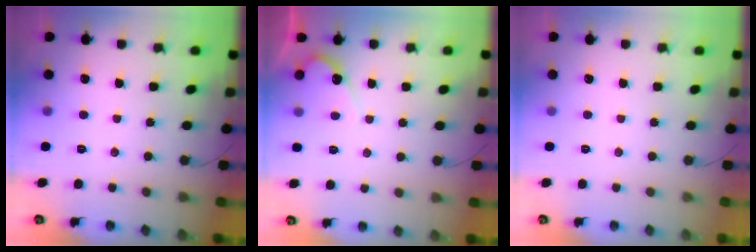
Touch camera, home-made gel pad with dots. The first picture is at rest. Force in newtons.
{"total": 4.0, "press": 4.0, "slide": 0.2}
{"total": 0.0}